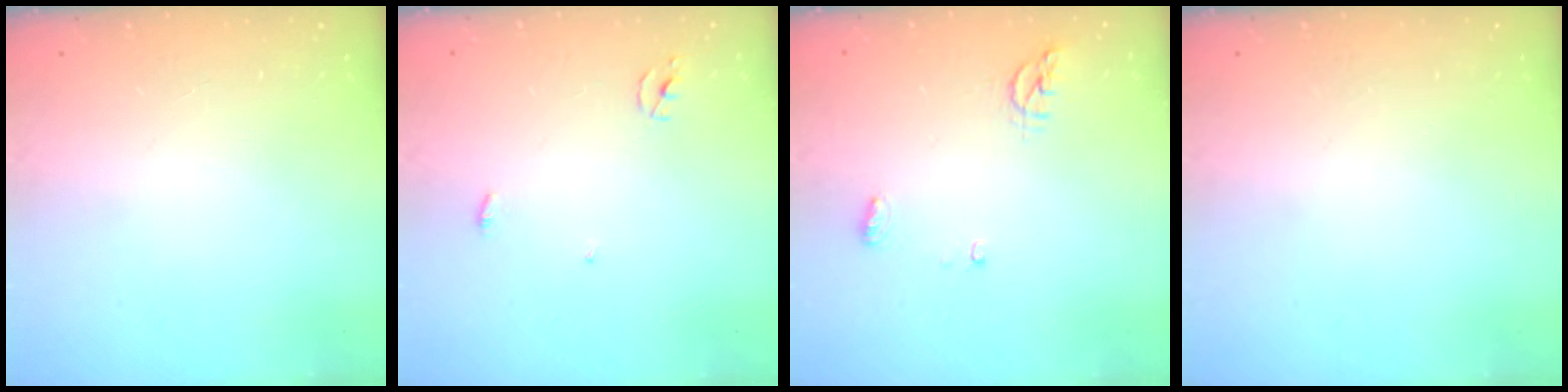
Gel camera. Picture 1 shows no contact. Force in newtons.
{"total": 2.3, "press": 2.3, "slide": 0.1}
{"total": 4.9, "press": 4.9, "slide": 0.6}
{"total": 0.0}